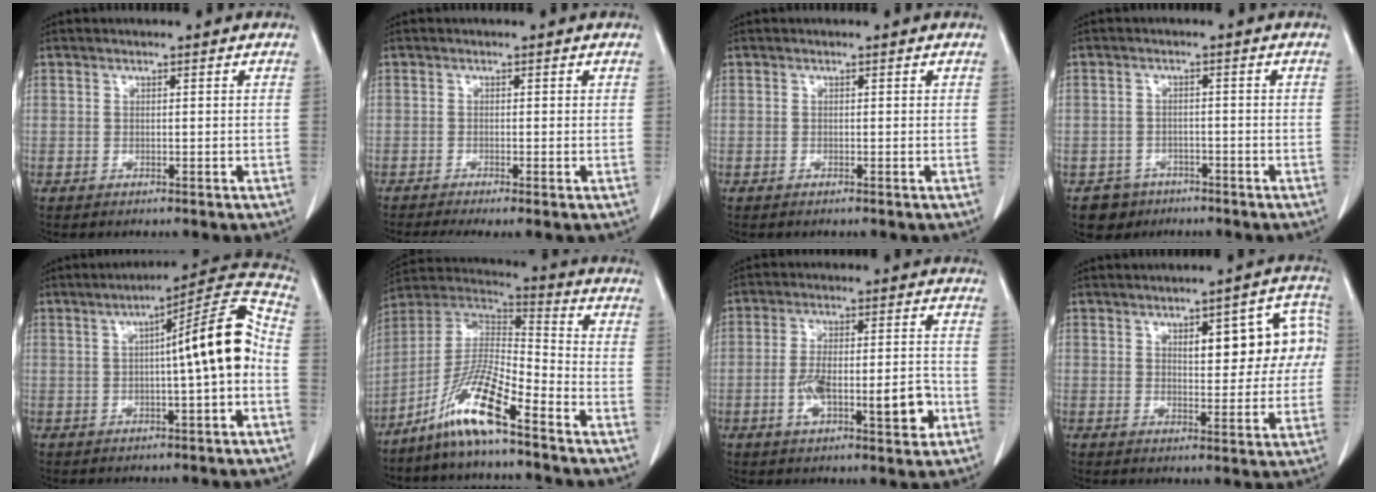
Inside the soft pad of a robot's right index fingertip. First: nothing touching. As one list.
[{"total": 3.2, "force": [-2.0, 0.5, 2.5], "torque": [-0.042, -0.009, -0.035]}, {"total": 0.0}, {"total": 3.9, "force": [-2.5, 3.0, -0.3], "torque": [0.006, 0.011, -0.039]}, {"total": 11.3, "force": [-0.5, 0.5, 11.3], "torque": [-0.155, 0.031, -0.011]}, {"total": 12.3, "force": [-8.2, 0.8, 9.1], "torque": [-0.185, 0.000, -0.161]}, {"total": 10.7, "force": [-3.5, 3.0, 9.7], "torque": [-0.161, 0.015, -0.051]}, {"total": 10.8, "force": [2.4, 4.1, 9.7], "torque": [-0.112, 0.033, 0.033]}]